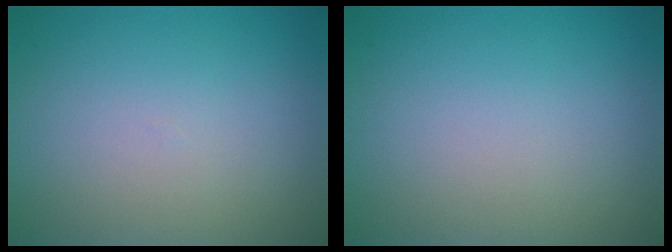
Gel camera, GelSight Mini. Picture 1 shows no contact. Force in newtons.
{"total": 0.0}